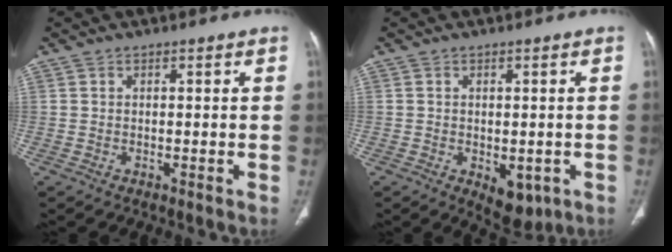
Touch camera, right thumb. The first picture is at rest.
{"total": 5.8, "force": [-1.8, 3.4, 4.3], "torque": [-0.039, -0.004, -0.009]}